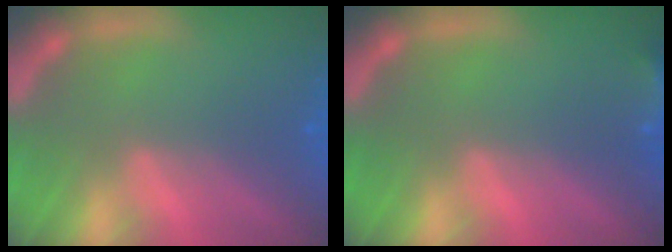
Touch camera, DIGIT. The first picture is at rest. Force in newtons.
{"total": 3.0}